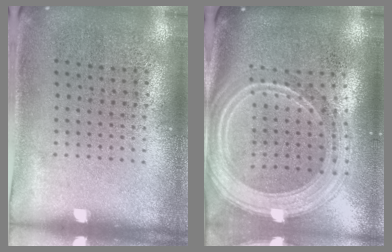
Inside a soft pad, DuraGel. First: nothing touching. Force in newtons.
{"total": 2.9, "press": 2.4, "slide": 1.7}